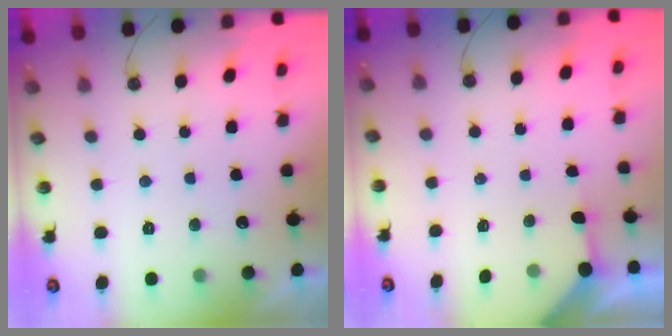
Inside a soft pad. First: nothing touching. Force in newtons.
{"total": 2.7, "press": 2.7, "slide": 0.4}